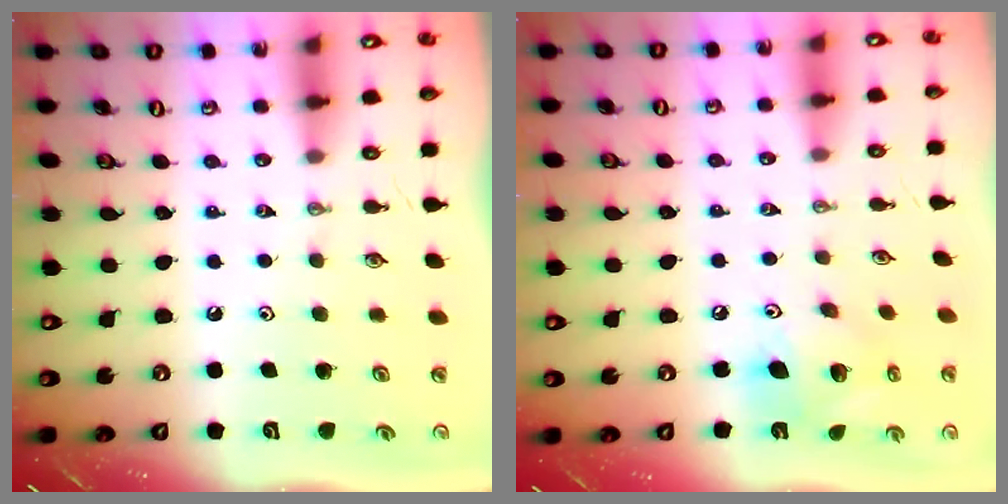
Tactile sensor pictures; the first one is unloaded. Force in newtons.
{"total": 13.4, "press": 13.1, "slide": 2.7}